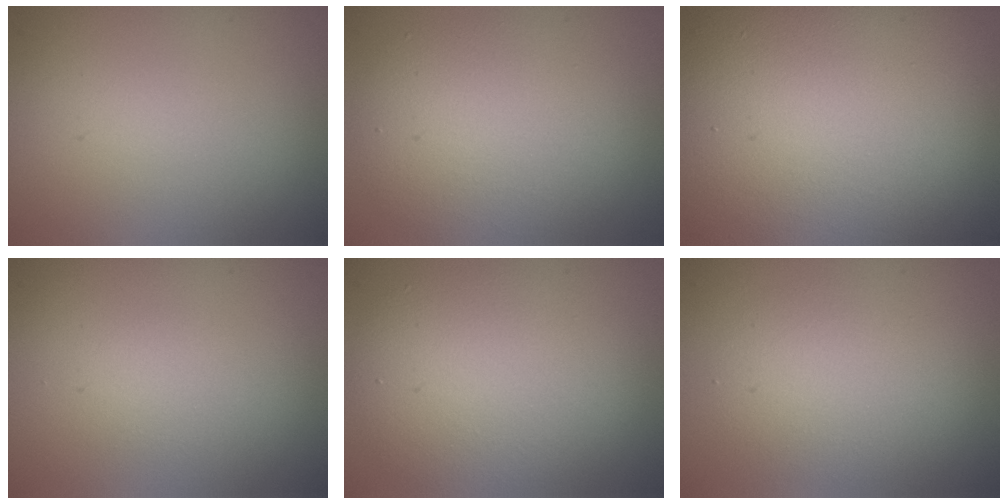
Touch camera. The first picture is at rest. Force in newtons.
{"total": 5.6, "press": 5.6, "slide": 0.2}
{"total": 15.5, "press": 15.5, "slide": 1.0}
{"total": 1.1, "press": 1.1, "slide": 0.0}
{"total": 5.7, "press": 5.7, "slide": 0.6}
{"total": 3.1, "press": 3.1, "slide": 0.3}